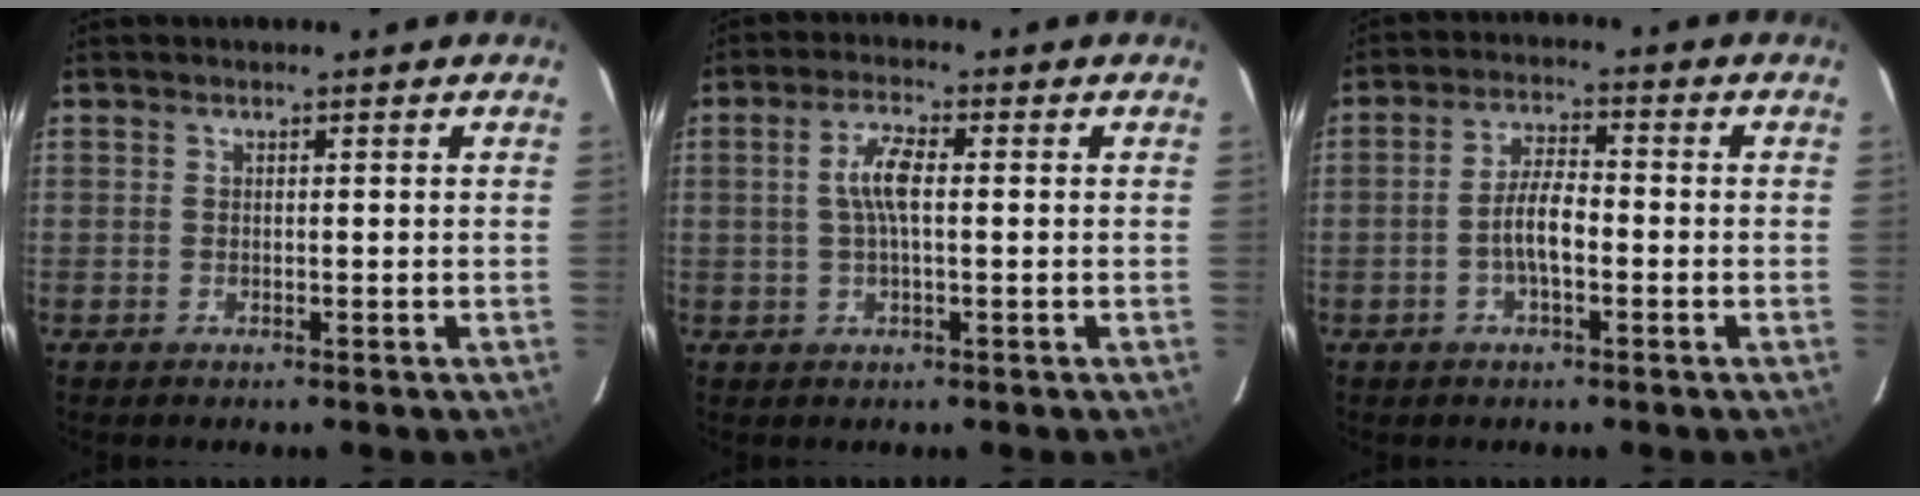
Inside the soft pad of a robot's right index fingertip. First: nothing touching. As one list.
[{"total": 5.1, "force": [0.3, 1.5, 4.9], "torque": [-0.096, 0.009, 0.007]}, {"total": 5.4, "force": [-1.7, 1.7, 4.8], "torque": [-0.094, 0.008, -0.030]}]